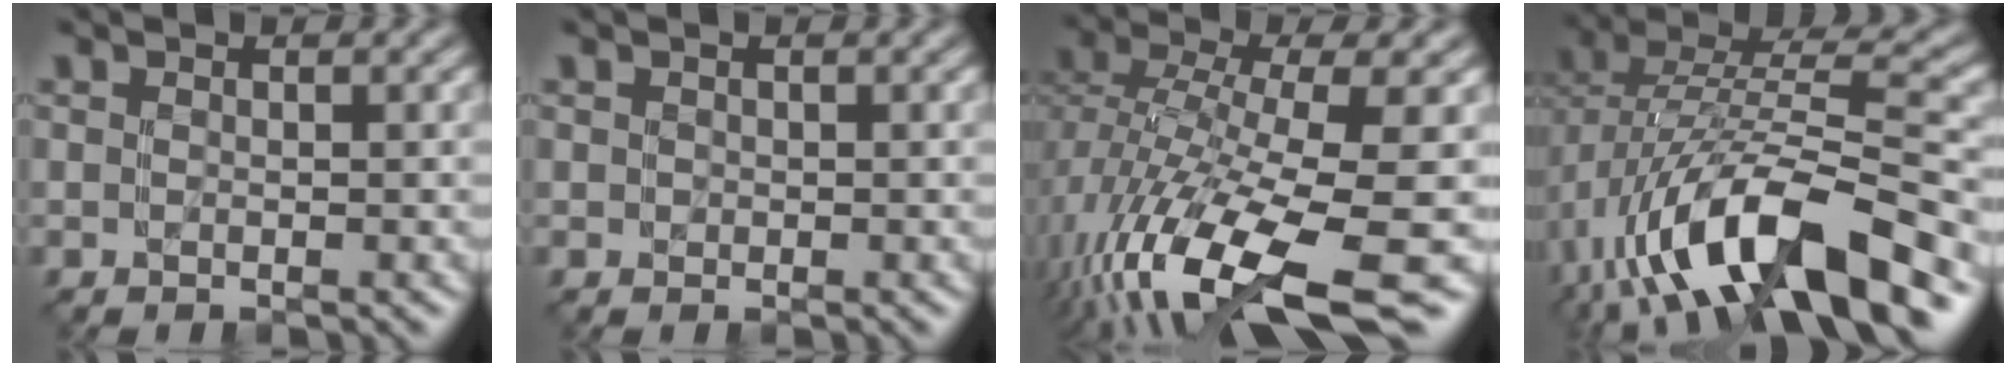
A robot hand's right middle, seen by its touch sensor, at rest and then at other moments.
{"total": 0.6, "force": [0.0, -0.2, -0.6], "torque": [0.004, 0.000, 0.008]}
{"total": 13.1, "force": [-5.9, 4.0, 11.0], "torque": [-0.219, -0.020, -0.082]}
{"total": 13.8, "force": [-5.9, 5.3, 11.3], "torque": [-0.216, 0.009, -0.098]}